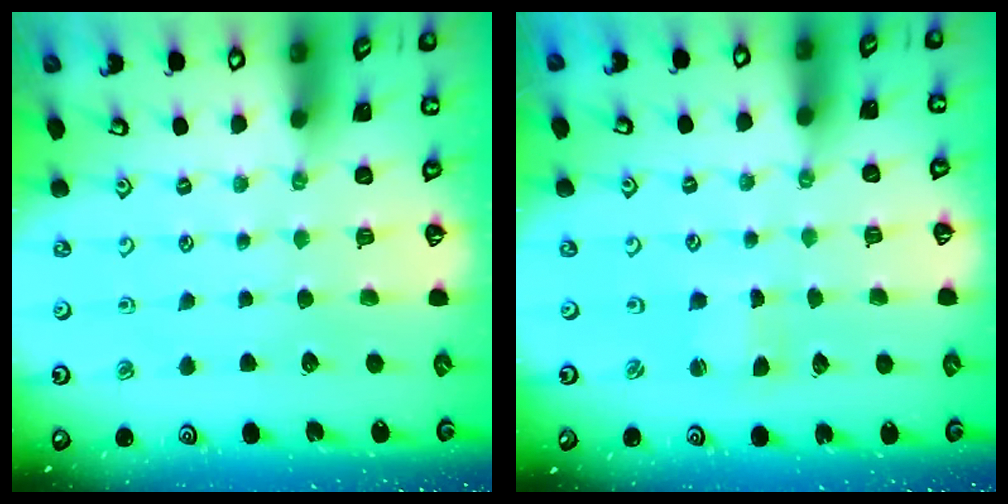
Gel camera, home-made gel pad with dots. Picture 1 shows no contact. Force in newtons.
{"total": 1.6, "press": 1.6, "slide": 0.2}